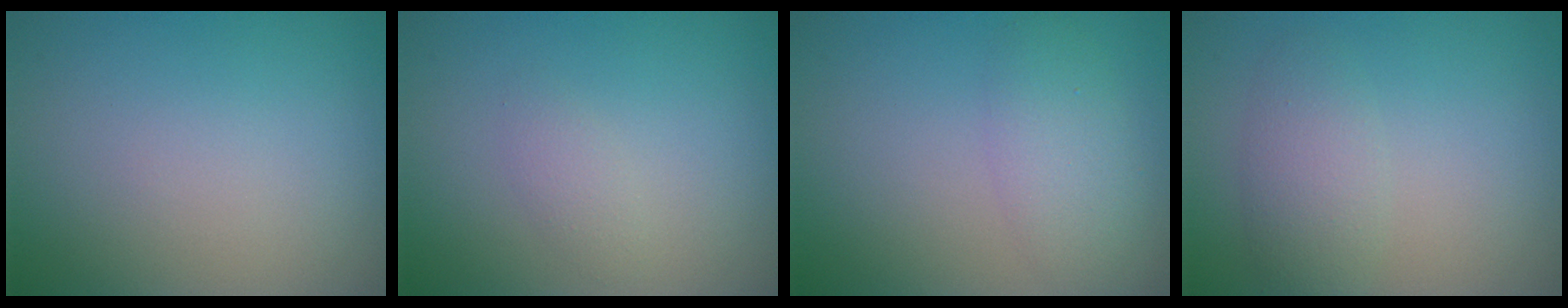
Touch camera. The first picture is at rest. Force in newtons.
{"total": 1.1, "press": 1.1, "slide": 0.1}
{"total": 2.8, "press": 2.8, "slide": 0.0}
{"total": 2.6, "press": 2.6, "slide": 0.1}